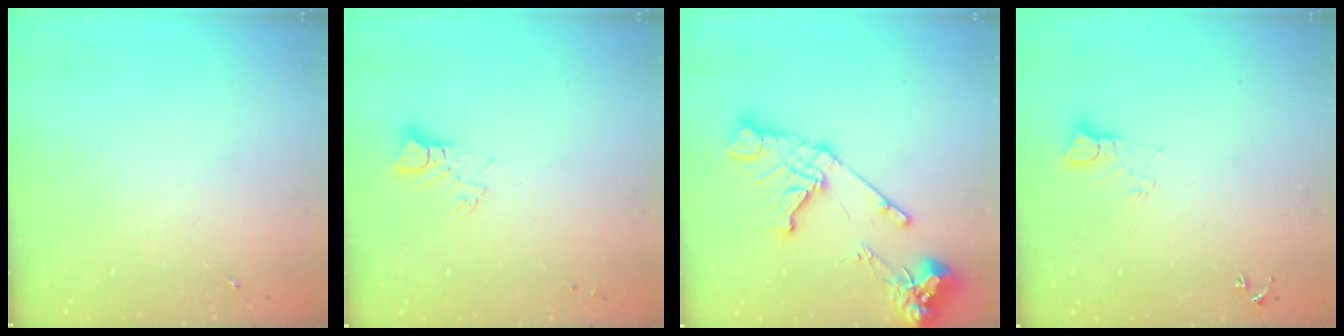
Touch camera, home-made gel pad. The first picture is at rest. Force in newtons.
{"total": 4.6, "press": 4.6, "slide": 0.1}
{"total": 16.5, "press": 16.3, "slide": 2.0}
{"total": 3.8, "press": 3.8, "slide": 0.3}